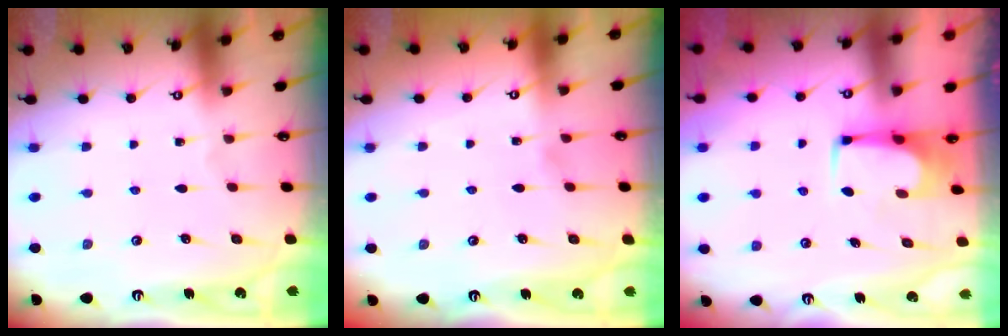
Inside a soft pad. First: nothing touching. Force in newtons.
{"total": 3.8, "press": 3.8, "slide": 0.4}
{"total": 1.6, "press": 1.5, "slide": 0.3}